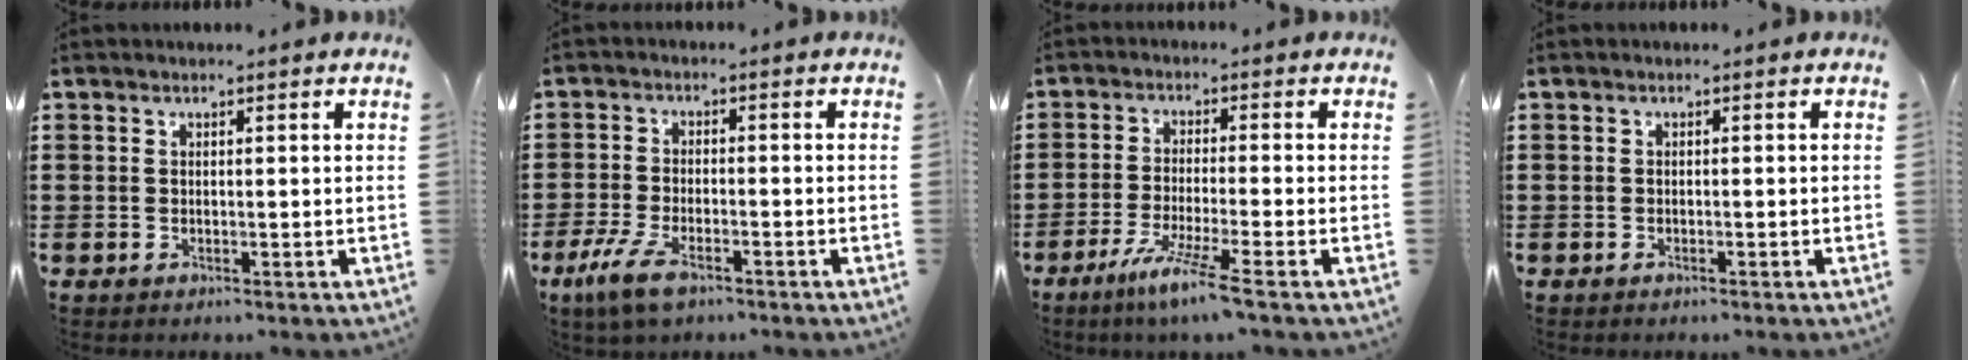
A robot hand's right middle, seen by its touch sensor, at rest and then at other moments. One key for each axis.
{"total": 6.0, "fx": -3.7, "fy": 2.2, "fz": 4.1, "tx": -0.101, "ty": -0.007, "tz": -0.072}
{"total": 5.9, "fx": -4.3, "fy": -0.6, "fz": 4.0, "tx": -0.084, "ty": -0.021, "tz": -0.078}
{"total": 0.5, "fx": -0.5, "fy": 0.1, "fz": 0.2, "tx": -0.005, "ty": -0.003, "tz": -0.009}